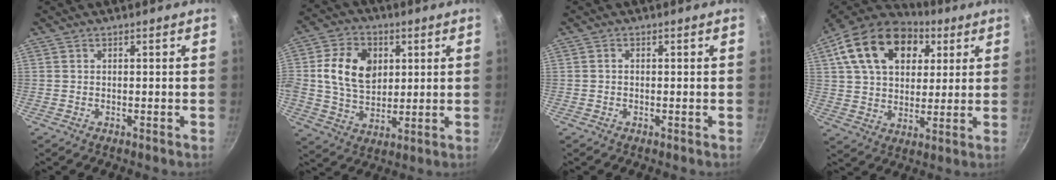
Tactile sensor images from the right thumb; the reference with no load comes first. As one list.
[{"total": 13.1, "force": [2.7, 9.6, 8.5], "torque": [-0.132, -0.003, 0.044]}, {"total": 0.6, "force": [-0.1, 0.5, 0.4], "torque": [-0.007, 0.005, -0.002]}, {"total": 21.7, "force": [8.2, 14.7, 13.8], "torque": [-0.223, 0.005, 0.130]}]